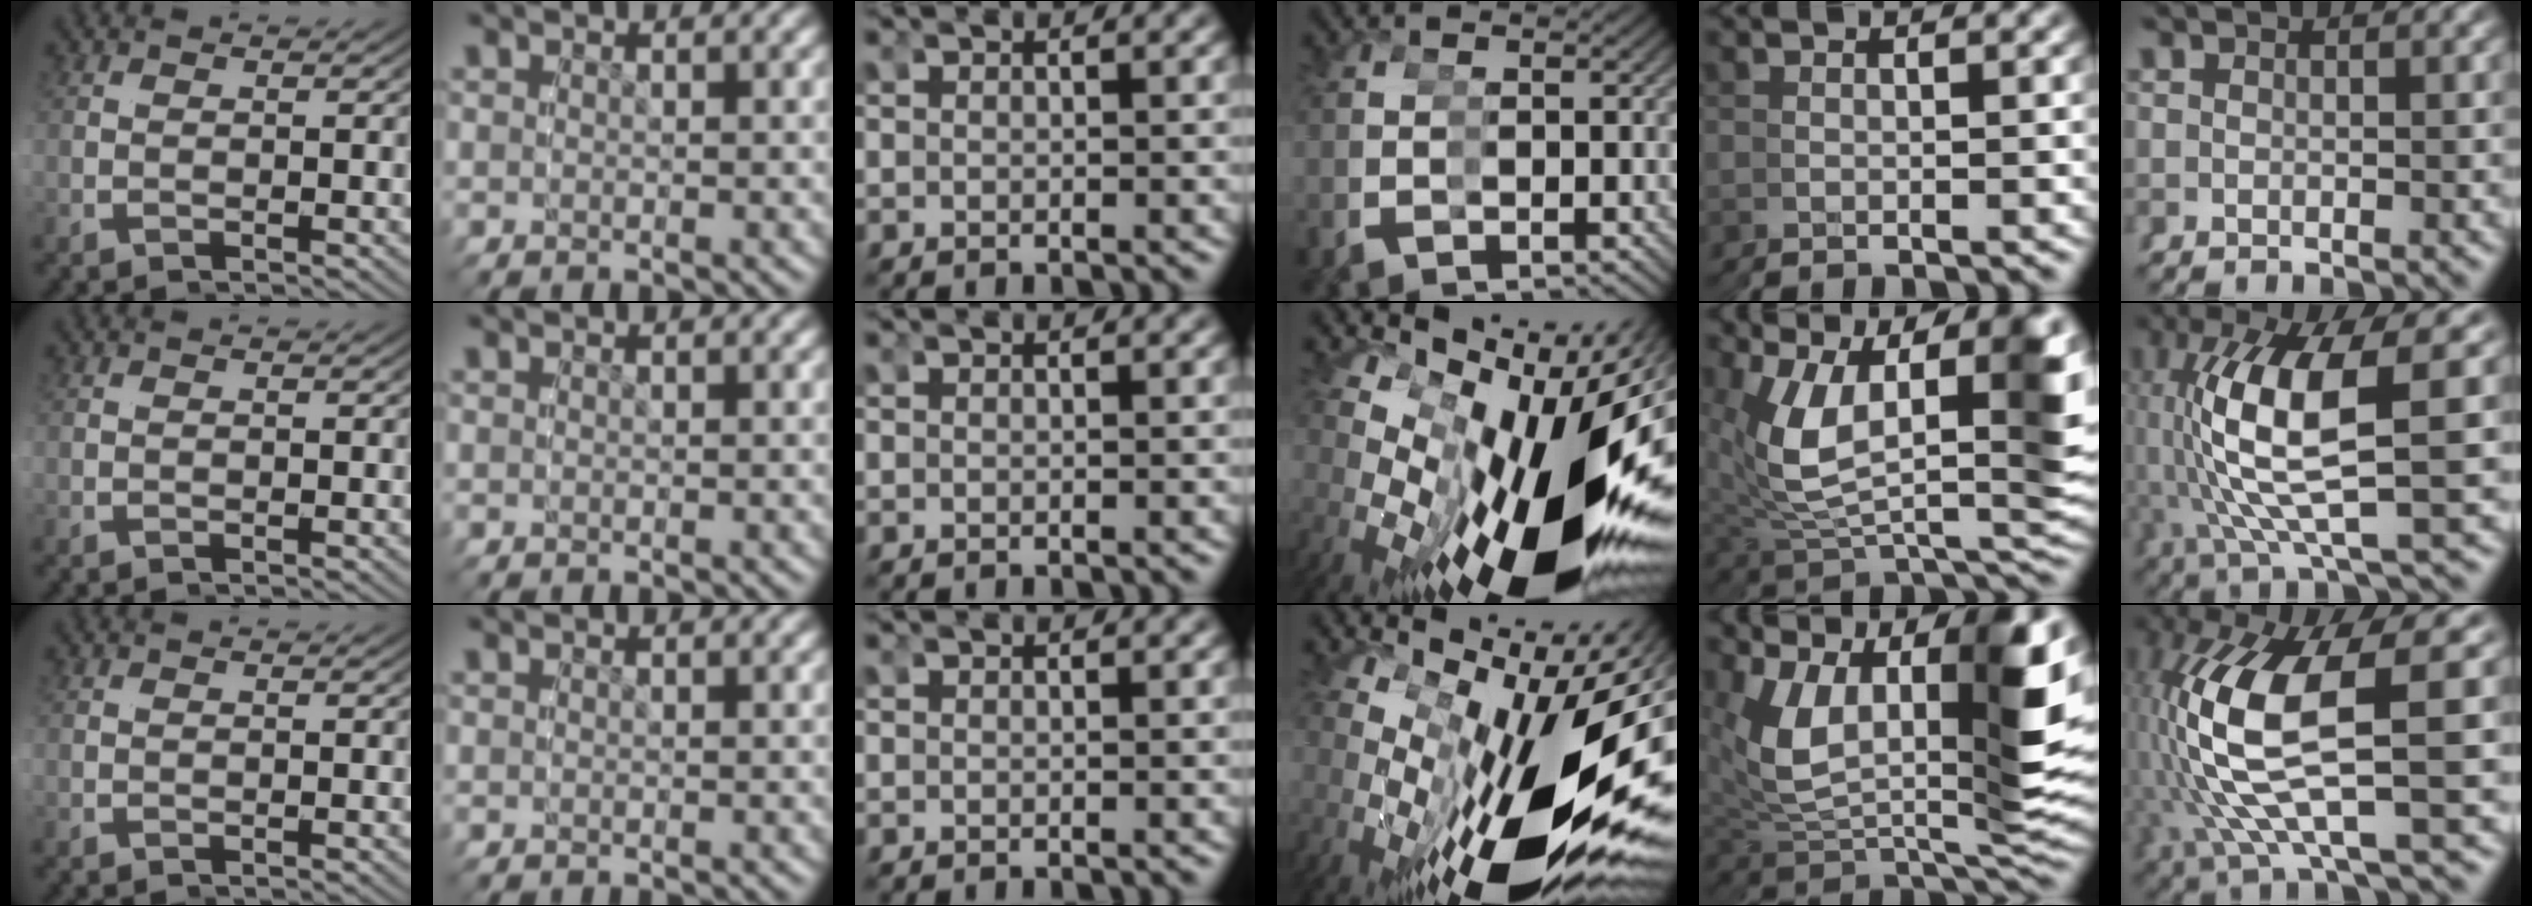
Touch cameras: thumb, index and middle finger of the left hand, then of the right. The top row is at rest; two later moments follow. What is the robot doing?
{"motion": "grasp_and_lifting", "object": "legos"}